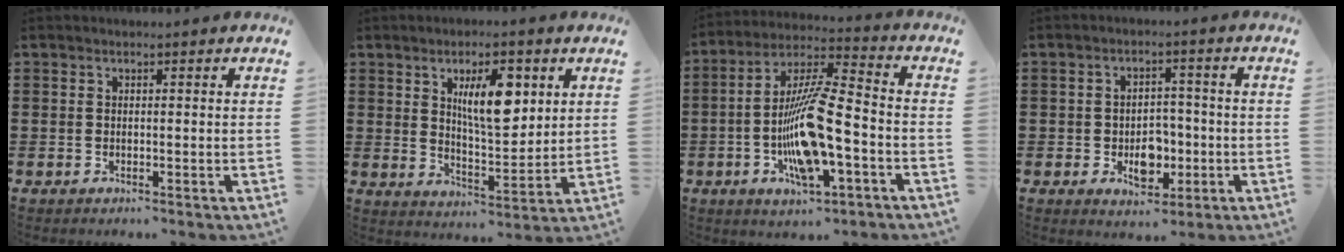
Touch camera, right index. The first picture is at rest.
{"total": 9.3, "force": [3.5, 3.6, 7.8], "torque": [-0.128, -0.002, 0.053]}
{"total": 13.0, "force": [-4.0, 3.3, 11.9], "torque": [-0.245, -0.008, -0.077]}
{"total": 5.6, "force": [-1.5, 3.9, 3.7], "torque": [-0.053, 0.005, -0.028]}